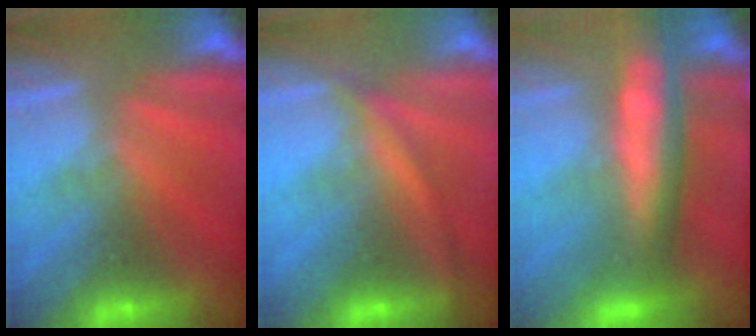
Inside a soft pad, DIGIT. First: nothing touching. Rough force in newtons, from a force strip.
{"total": 2.8}
{"total": 5.8}